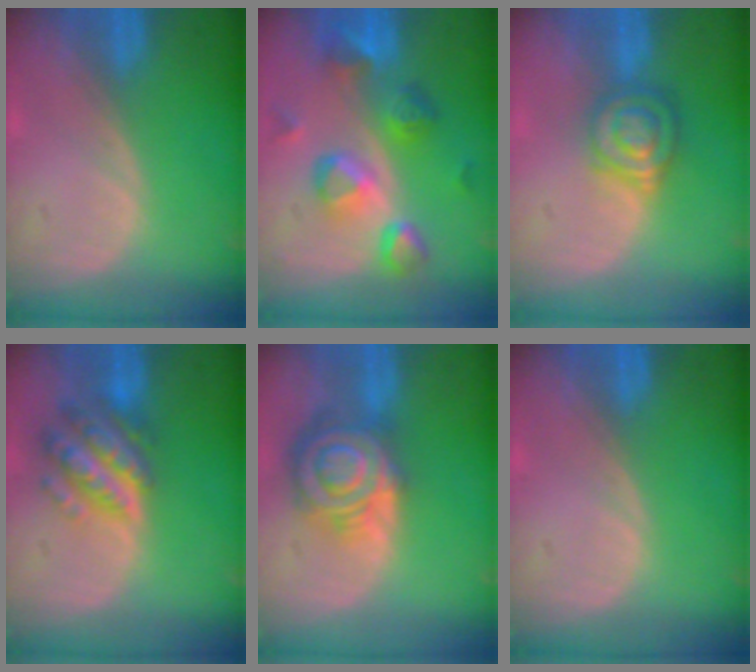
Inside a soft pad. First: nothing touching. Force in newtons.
{"total": 9.4, "press": 8.2, "slide": 4.6}
{"total": 6.2, "press": 5.8, "slide": 2.2}
{"total": 7.7, "press": 7.7, "slide": 0.4}
{"total": 9.2, "press": 9.1, "slide": 0.5}
{"total": 0.0}